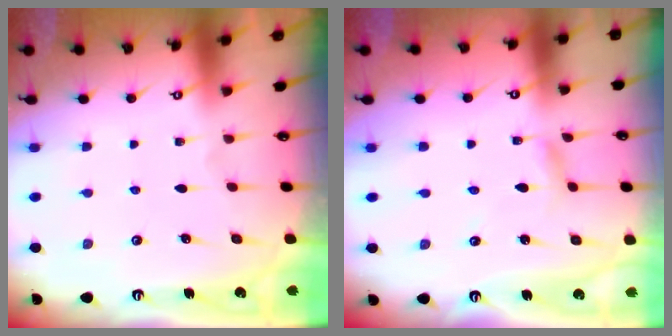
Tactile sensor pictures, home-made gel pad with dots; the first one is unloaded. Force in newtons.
{"total": 2.6, "press": 2.6, "slide": 0.3}